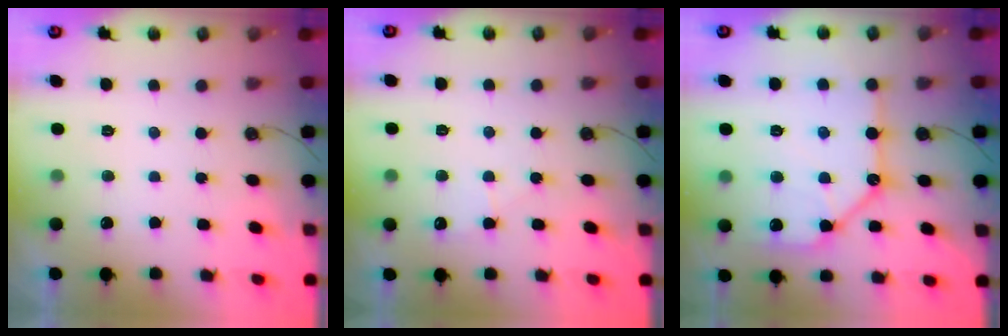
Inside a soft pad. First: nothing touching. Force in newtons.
{"total": 4.4, "press": 4.4, "slide": 0.7}
{"total": 15.2, "press": 15.0, "slide": 1.9}